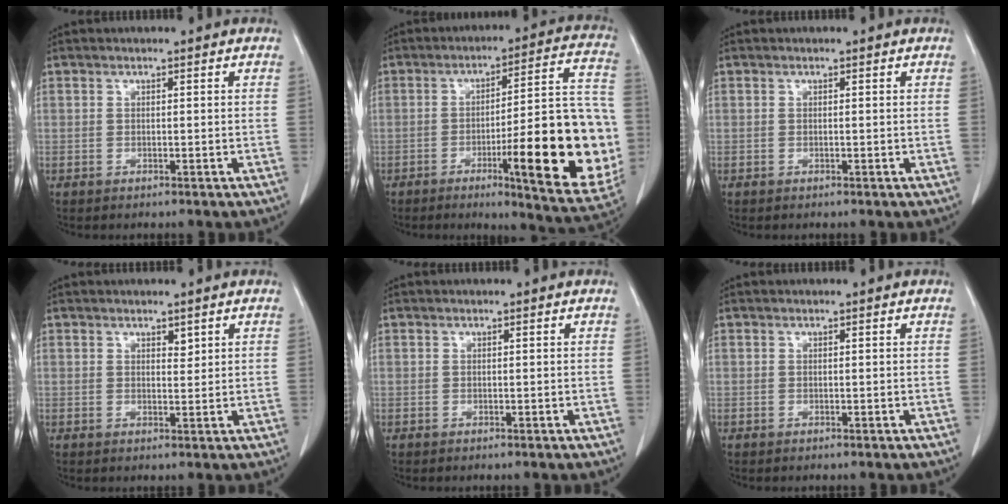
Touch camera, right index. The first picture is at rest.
{"total": 22.4, "force": [-5.0, 3.2, 21.6], "torque": [-0.226, 0.016, -0.059]}
{"total": 0.0}
{"total": 1.3, "force": [0.9, 0.5, 0.7], "torque": [-0.011, -0.005, 0.014]}
{"total": 0.0}
{"total": 0.0}